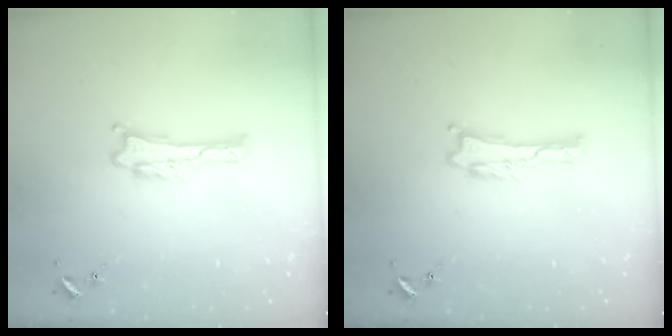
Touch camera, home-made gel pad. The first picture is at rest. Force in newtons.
{"total": 0.0}